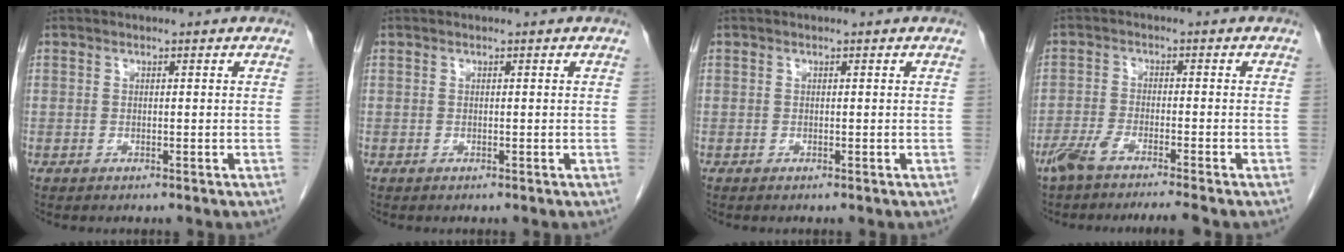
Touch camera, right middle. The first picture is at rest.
{"total": 0.0}
{"total": 0.0}
{"total": 7.0, "force": [-5.7, -0.2, 4.1], "torque": [-0.068, -0.010, -0.097]}